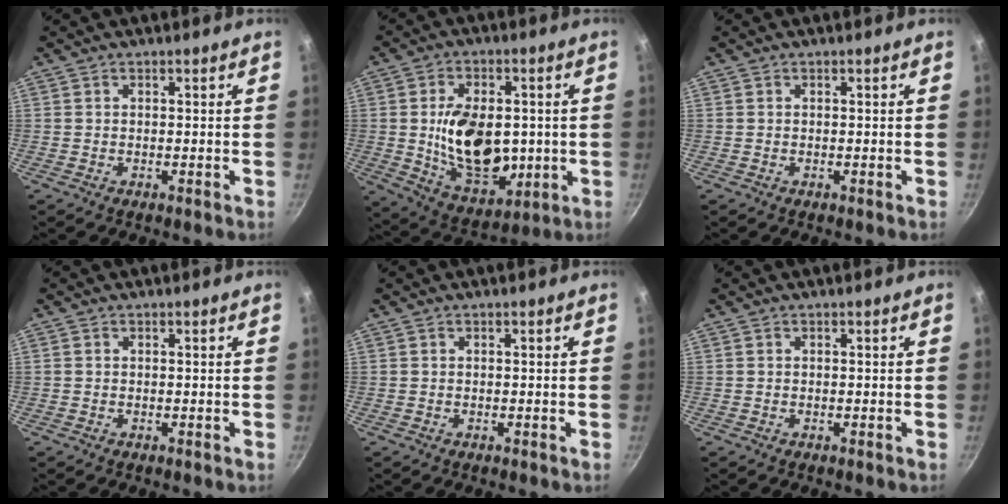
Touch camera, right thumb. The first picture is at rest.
{"total": 17.2, "force": [-0.1, 11.1, 13.1], "torque": [-0.185, -0.013, 0.013]}
{"total": 0.0}
{"total": 0.0}
{"total": 0.0}
{"total": 0.0}